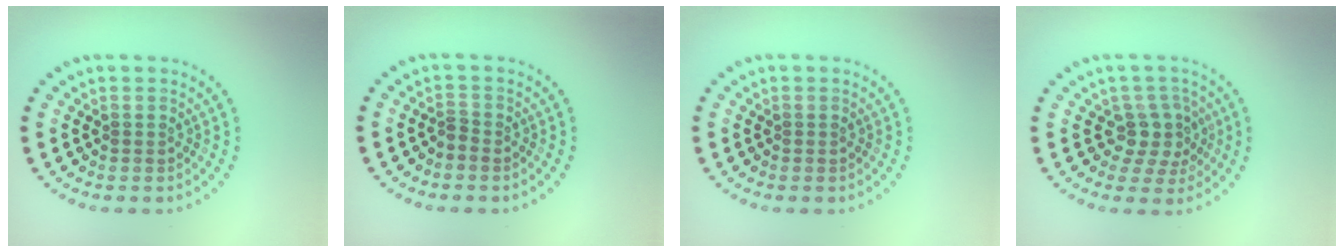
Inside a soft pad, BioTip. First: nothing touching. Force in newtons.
{"total": 0.7, "press": 0.4, "slide": 0.5}
{"total": 0.0}
{"total": 2.9, "press": 2.3, "slide": 1.7}